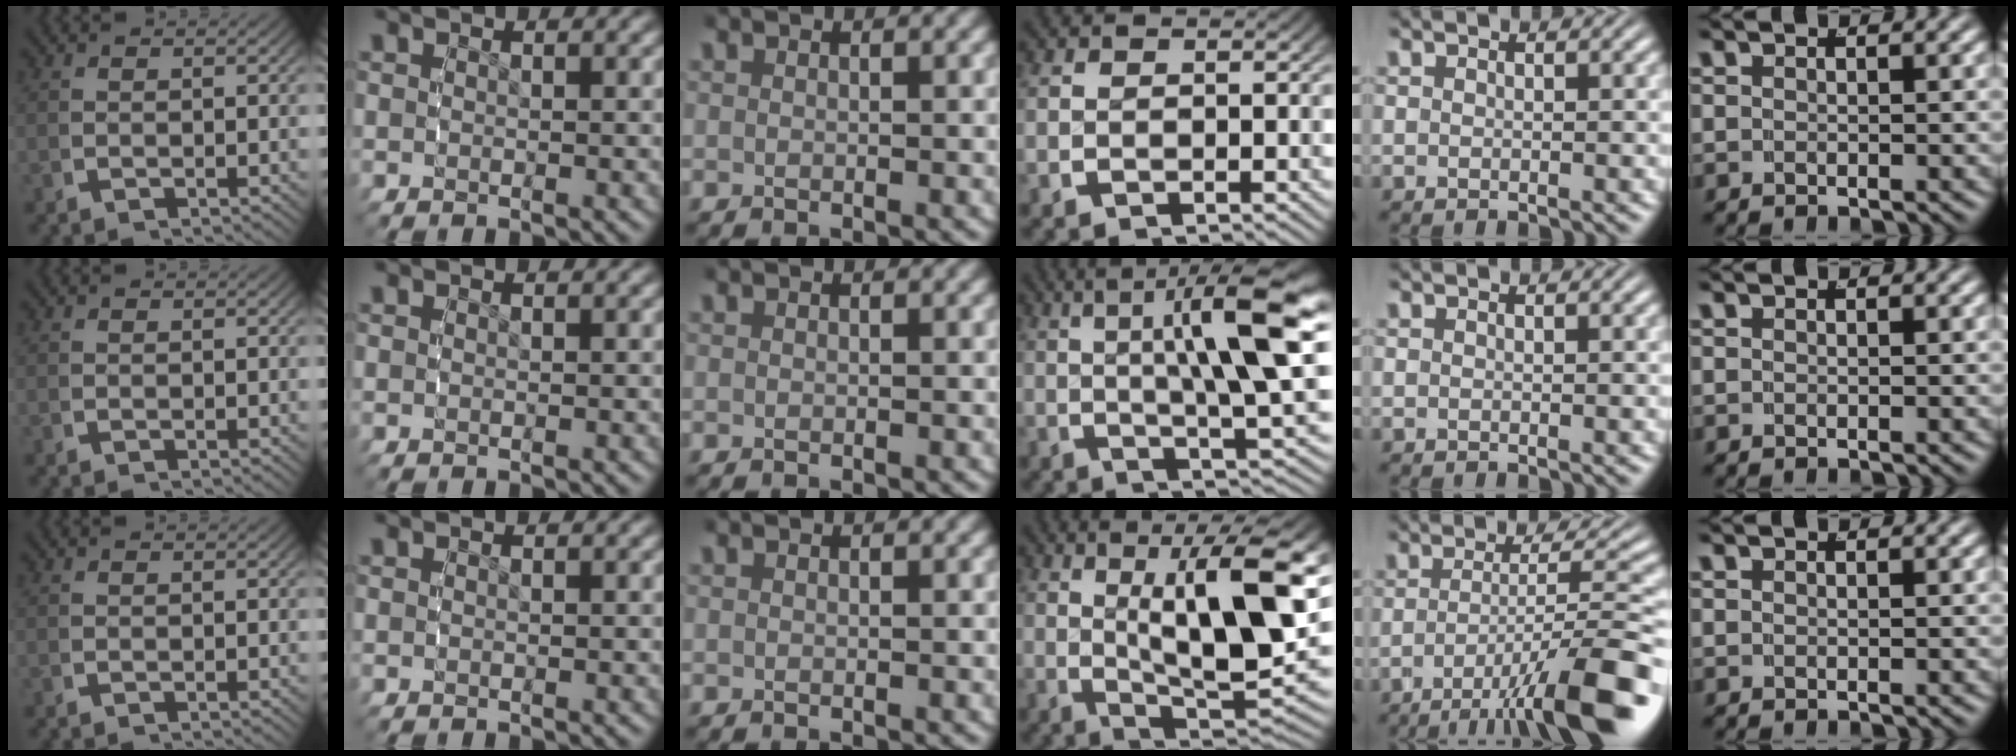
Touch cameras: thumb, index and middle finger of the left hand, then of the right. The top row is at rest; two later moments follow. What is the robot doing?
{"motion": "grasp_and_lifting", "object": "camera"}